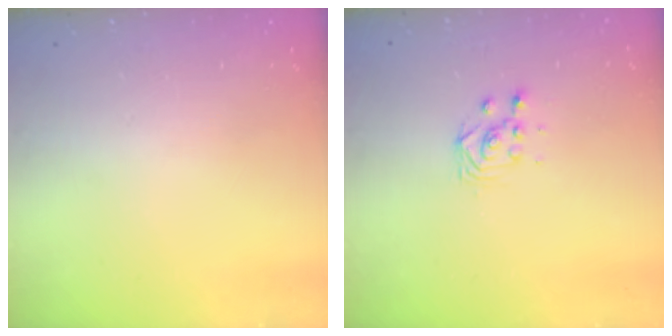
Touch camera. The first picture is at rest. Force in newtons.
{"total": 2.9, "press": 2.9, "slide": 0.4}